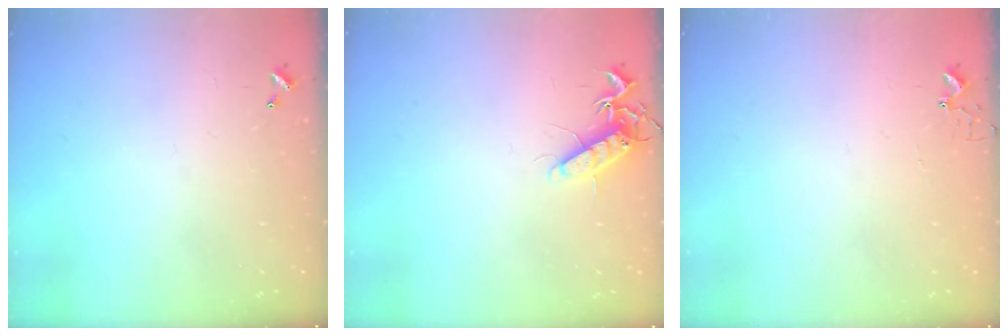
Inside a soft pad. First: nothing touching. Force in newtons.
{"total": 11.1, "press": 11.1, "slide": 0.3}
{"total": 2.7, "press": 2.7, "slide": 0.3}